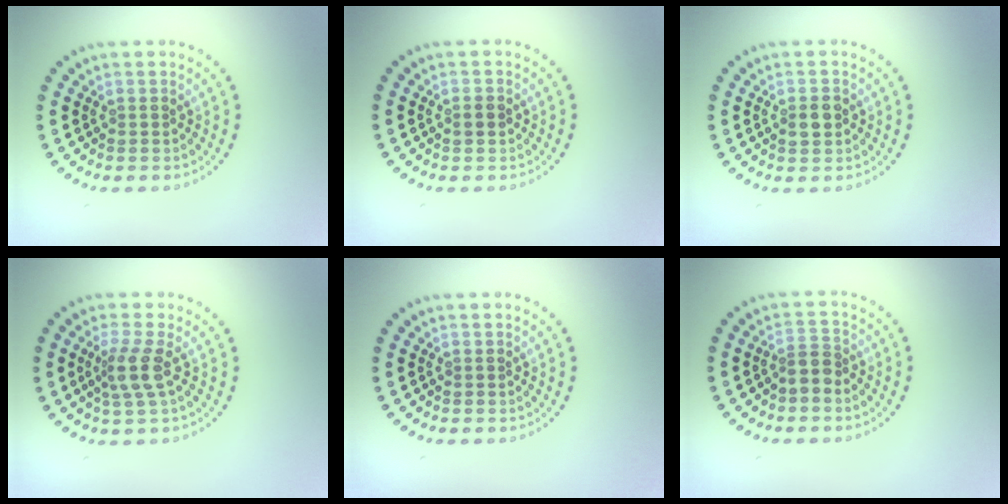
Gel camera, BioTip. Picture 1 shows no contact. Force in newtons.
{"total": 1.3, "press": 1.3, "slide": 0.1}
{"total": 2.2, "press": 2.2, "slide": 0.0}
{"total": 2.7, "press": 2.1, "slide": 1.6}
{"total": 0.0}
{"total": 2.1, "press": 1.6, "slide": 1.4}